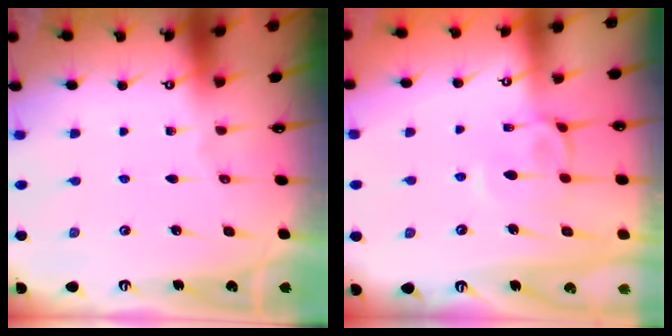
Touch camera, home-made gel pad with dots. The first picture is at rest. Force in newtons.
{"total": 2.5, "press": 2.2, "slide": 1.0}